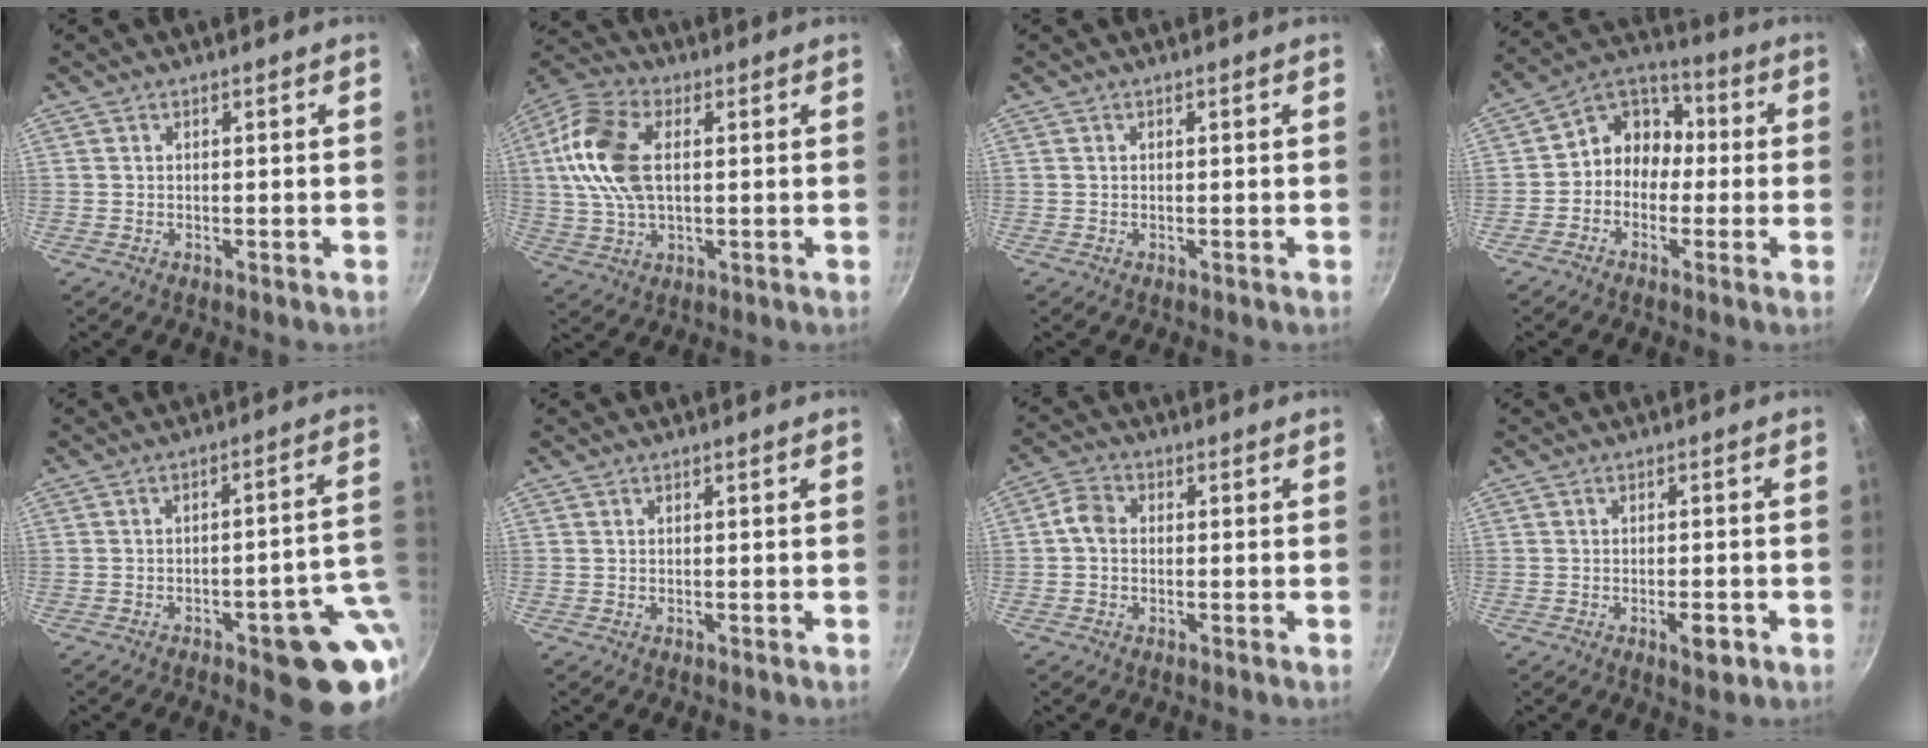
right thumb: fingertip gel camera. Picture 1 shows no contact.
{"total": 14.4, "force": [2.1, 8.4, 11.5], "torque": [-0.218, 0.015, 0.028]}
{"total": 0.0}
{"total": 9.4, "force": [-1.1, 8.0, 4.8], "torque": [-0.033, 0.043, -0.046]}
{"total": 14.0, "force": [-3.6, 4.7, 12.7], "torque": [-0.111, 0.029, -0.042]}
{"total": 0.0}
{"total": 3.6, "force": [-0.3, 2.8, 2.2], "torque": [-0.043, 0.015, -0.018]}
{"total": 3.8, "force": [-1.6, 1.5, 3.1], "torque": [-0.041, 0.009, -0.020]}